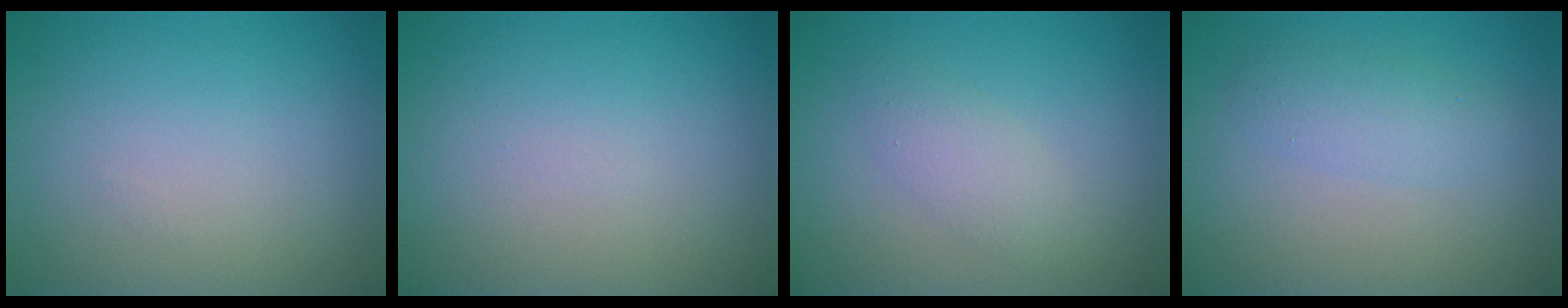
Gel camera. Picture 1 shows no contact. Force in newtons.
{"total": 0.0}
{"total": 2.2, "press": 2.2, "slide": 0.0}
{"total": 2.2, "press": 2.2, "slide": 0.1}